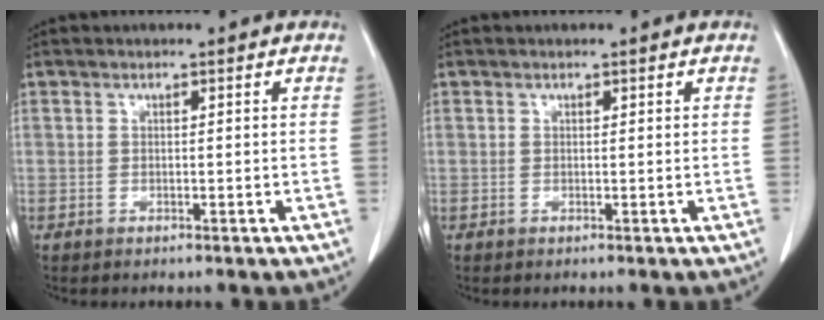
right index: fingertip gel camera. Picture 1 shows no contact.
{"total": 0.0}